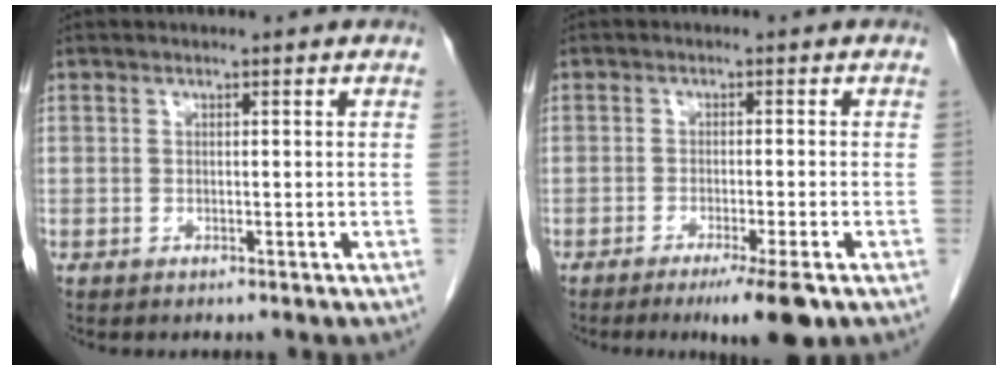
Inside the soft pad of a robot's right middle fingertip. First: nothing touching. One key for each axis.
{"total": 6.1, "fx": -3.9, "fy": -0.1, "fz": 4.6, "tx": -0.065, "ty": -0.017, "tz": -0.061}